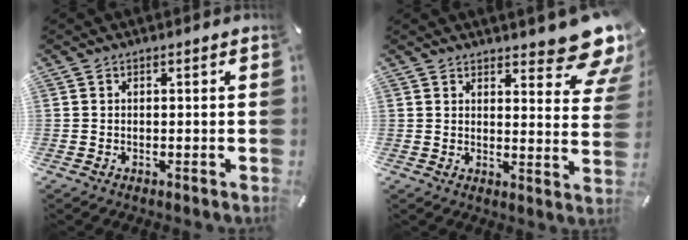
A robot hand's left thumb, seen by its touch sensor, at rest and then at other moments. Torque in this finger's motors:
{"motor_torque": [2.26, 2.02, 0.43, -0.33, 0.23]}